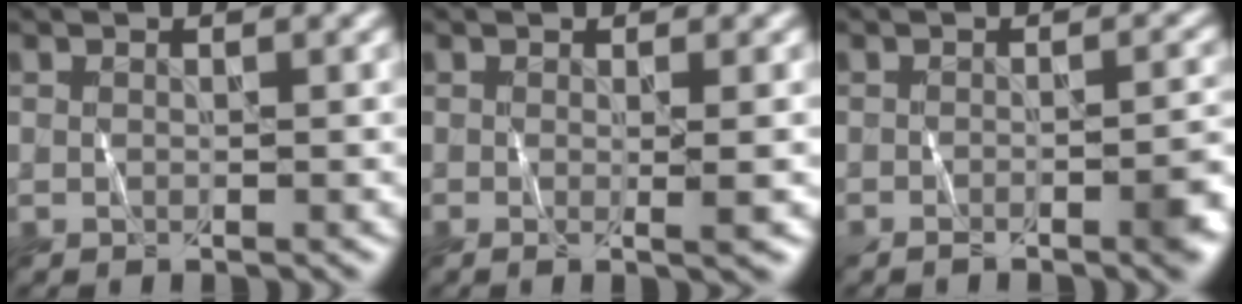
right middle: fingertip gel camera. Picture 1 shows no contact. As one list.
[{"total": 1.9, "force": [0.0, 0.4, 1.8], "torque": [-0.016, 0.000, -0.006]}, {"total": 3.1, "force": [-1.6, 0.7, 2.5], "torque": [-0.023, 0.001, -0.030]}]